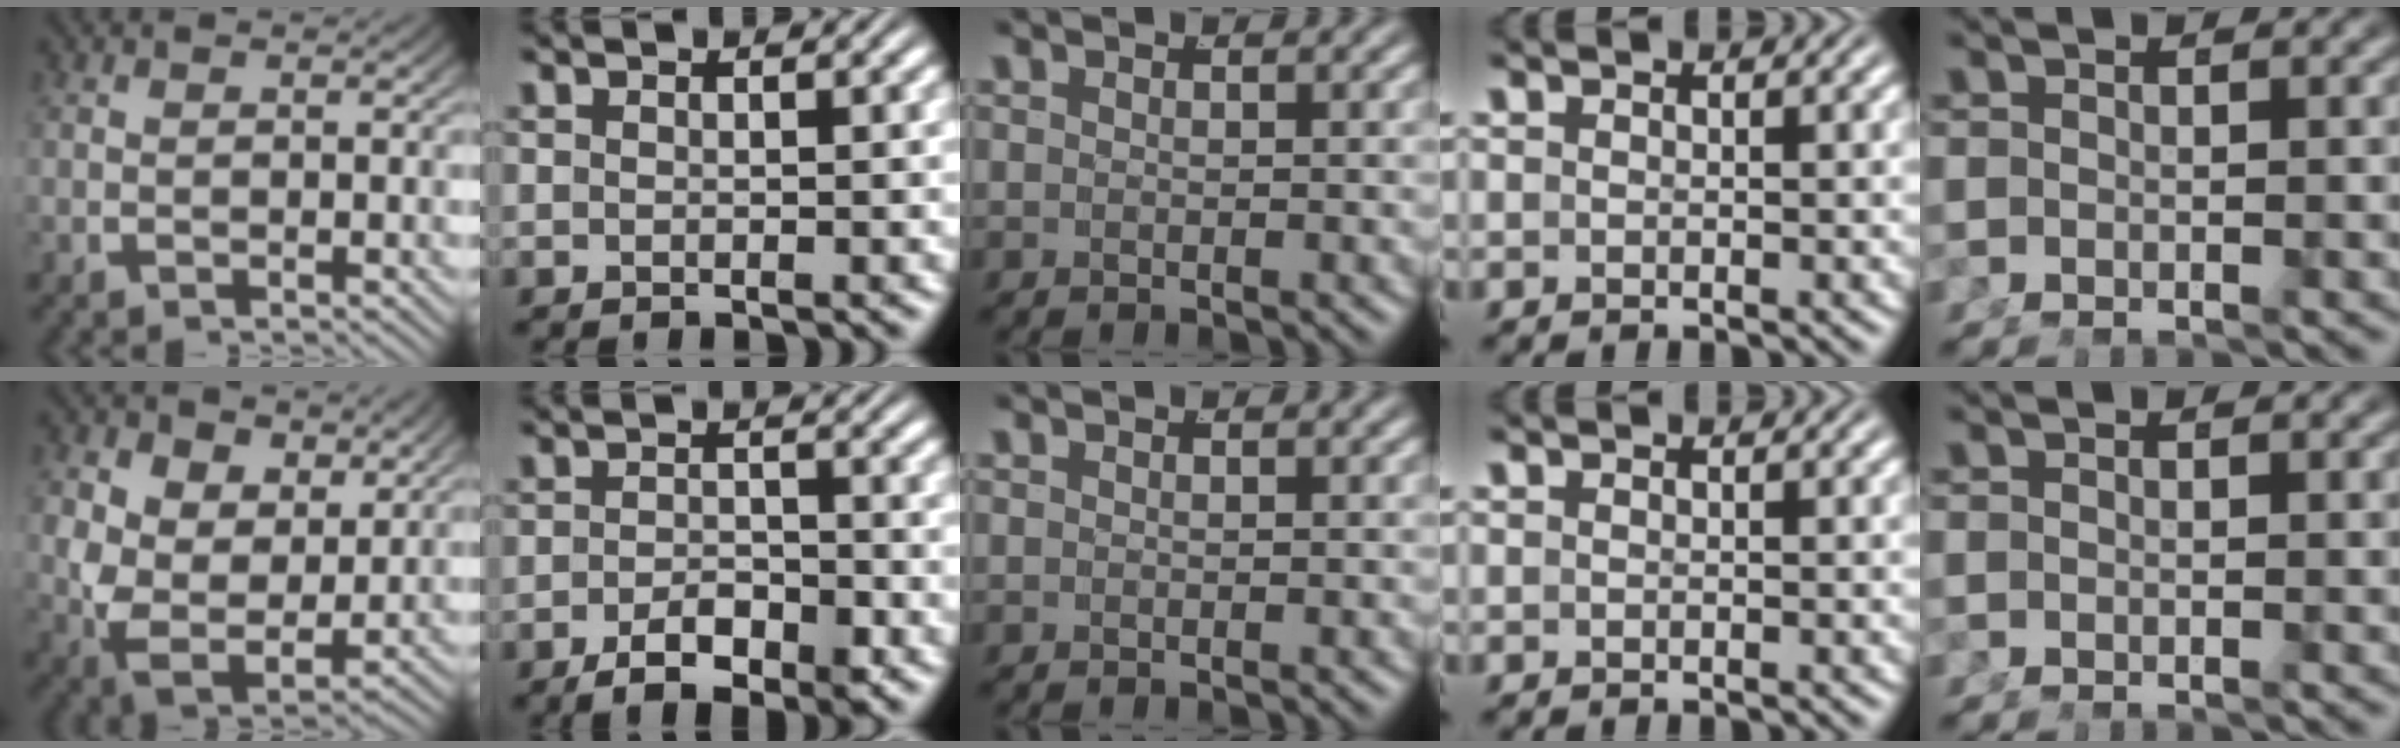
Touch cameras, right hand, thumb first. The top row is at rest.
{"thumb": {"total": 9.8, "force": [-0.9, 7.6, 6.1], "torque": [-0.160, -0.066, 0.008]}, "index": {"total": 3.7, "force": [-2.5, 1.7, 2.2], "torque": [-0.031, -0.003, -0.045]}}